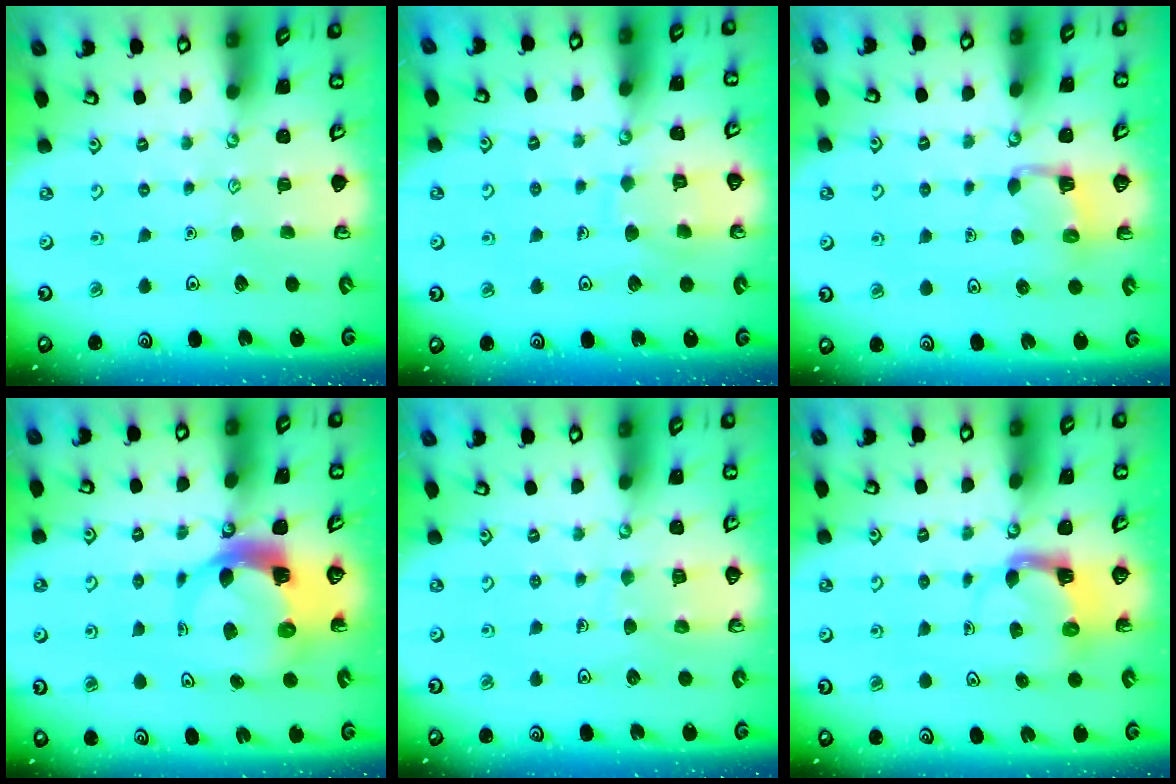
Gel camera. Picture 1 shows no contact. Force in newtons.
{"total": 8.3, "press": 8.3, "slide": 0.8}
{"total": 3.4, "press": 3.3, "slide": 0.5}
{"total": 7.1, "press": 7.0, "slide": 1.1}
{"total": 6.4, "press": 6.4, "slide": 0.4}
{"total": 4.0, "press": 3.9, "slide": 0.6}